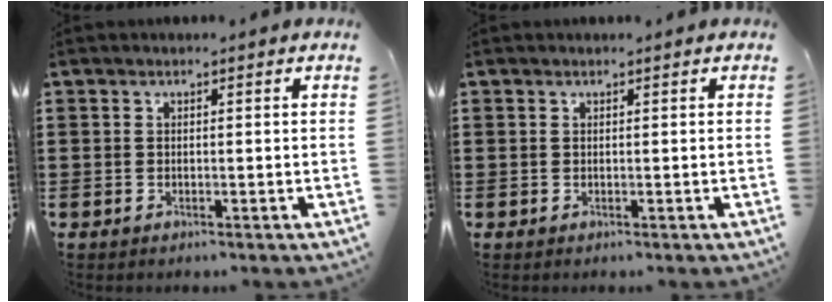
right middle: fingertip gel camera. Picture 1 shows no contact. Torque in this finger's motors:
{"motor_torque": [0.14, -0.01, -0.01, 0.00]}